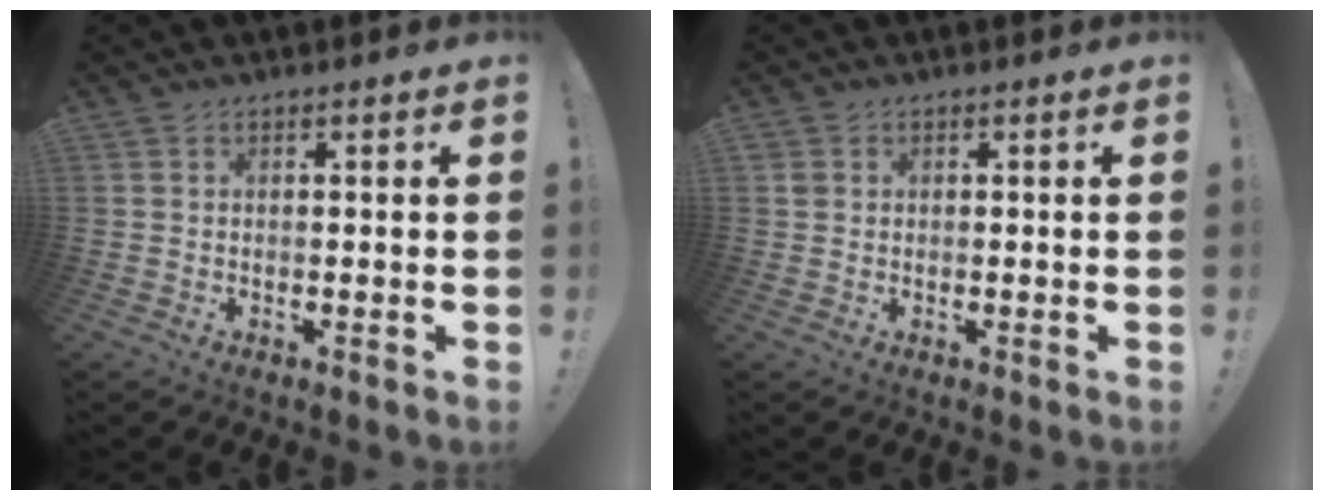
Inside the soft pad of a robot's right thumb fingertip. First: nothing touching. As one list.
[{"total": 1.5, "force": [0.7, 1.3, 0.5], "torque": [-0.010, 0.002, 0.014]}]